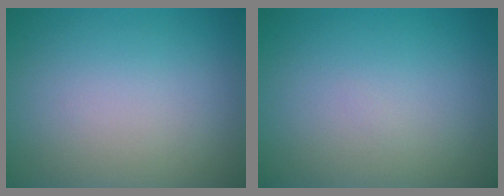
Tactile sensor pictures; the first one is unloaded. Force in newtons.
{"total": 0.0}